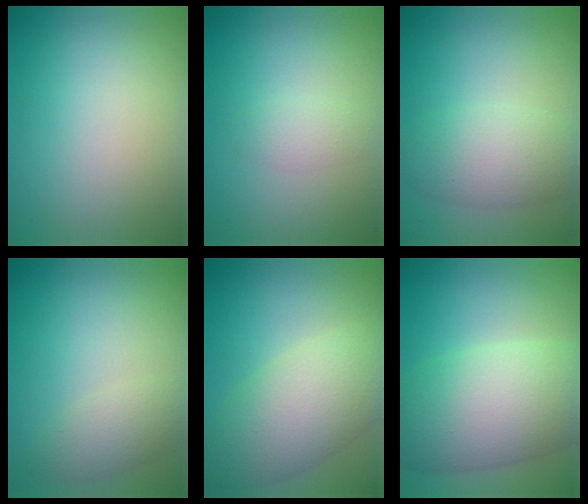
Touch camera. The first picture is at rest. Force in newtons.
{"total": 1.5, "press": 1.5, "slide": 0.0}
{"total": 4.9, "press": 4.9, "slide": 0.1}
{"total": 2.5, "press": 2.5, "slide": 0.1}
{"total": 7.9, "press": 7.9, "slide": 0.6}
{"total": 10.2, "press": 10.2, "slide": 0.6}